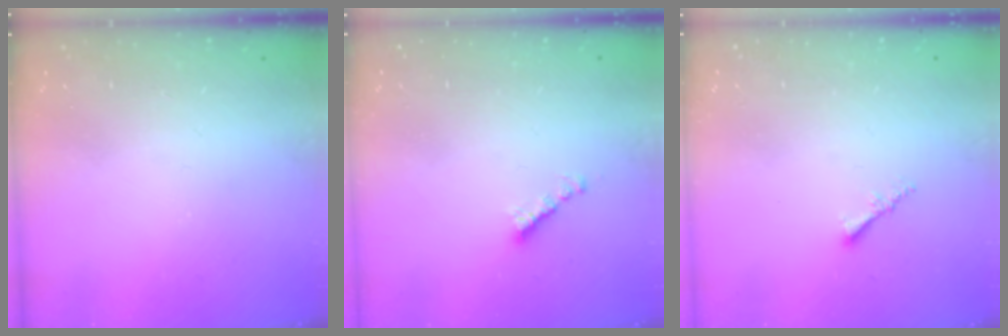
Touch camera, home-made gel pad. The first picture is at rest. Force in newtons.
{"total": 2.1, "press": 2.1, "slide": 0.3}
{"total": 1.2, "press": 1.1, "slide": 0.4}